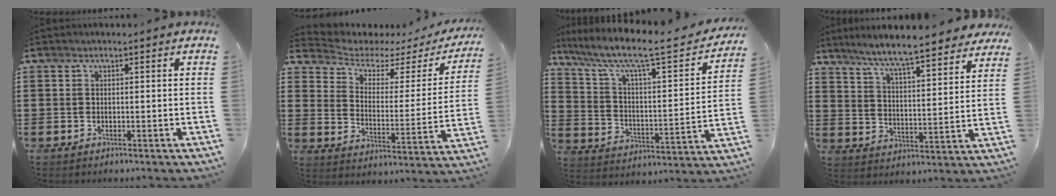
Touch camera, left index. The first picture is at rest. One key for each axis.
{"total": 3.5, "fx": 2.6, "fy": 1.9, "fz": 1.4, "tx": -0.050, "ty": -0.017, "tz": 0.036}
{"total": 8.2, "fx": 6.0, "fy": 1.0, "fz": 5.5, "tx": -0.131, "ty": -0.044, "tz": 0.090}
{"total": 6.9, "fx": 6.3, "fy": -0.2, "fz": 2.8, "tx": -0.083, "ty": -0.040, "tz": 0.104}